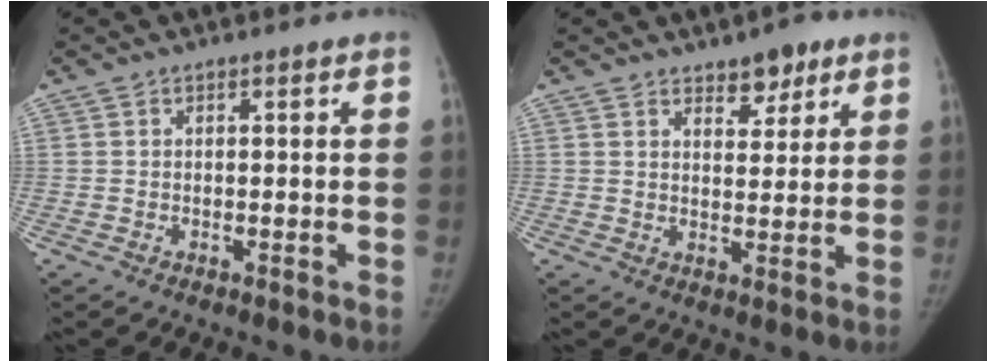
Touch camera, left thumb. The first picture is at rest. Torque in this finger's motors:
{"motor_torque": [-0.02, 0.06, 0.00, 0.28, -0.01]}